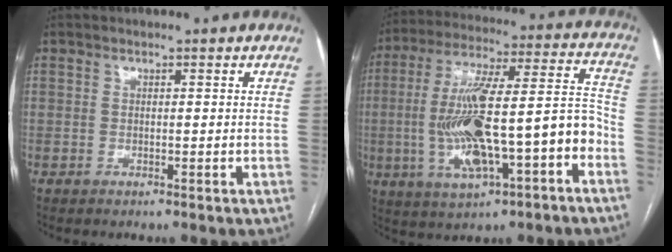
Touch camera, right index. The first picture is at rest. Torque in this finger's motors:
{"motor_torque": [1.28, -0.11, 1.05, 0.21]}